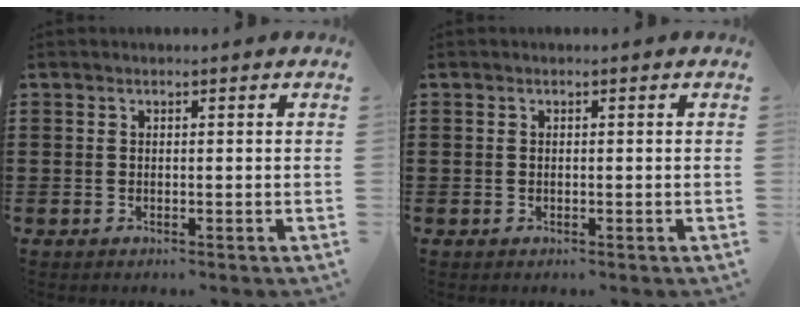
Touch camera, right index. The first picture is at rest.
{"total": 0.0}